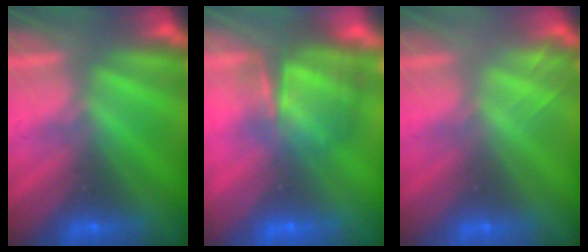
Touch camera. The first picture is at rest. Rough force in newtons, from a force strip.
{"total": 7.5}
{"total": 2.0}